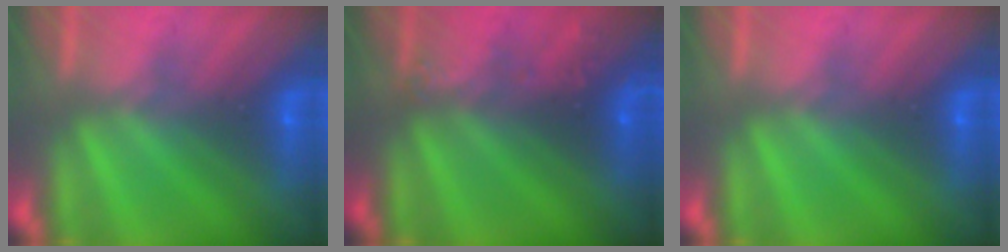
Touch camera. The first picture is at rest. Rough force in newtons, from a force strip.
{"total": 2.4}
{"total": 0.0}